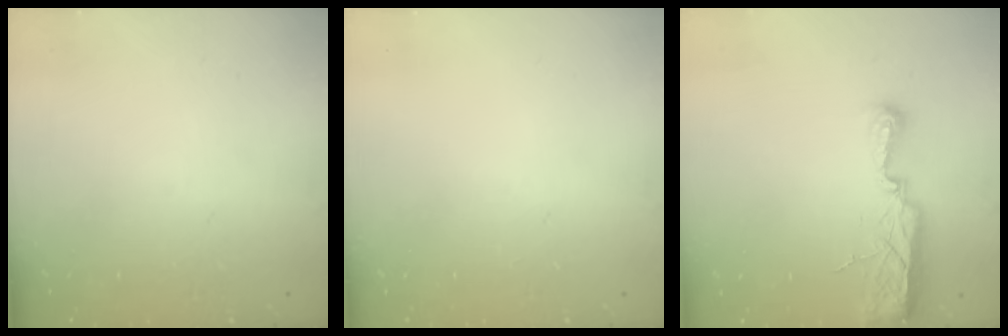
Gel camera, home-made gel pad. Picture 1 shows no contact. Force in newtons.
{"total": 0.0}
{"total": 7.5, "press": 7.5, "slide": 0.8}